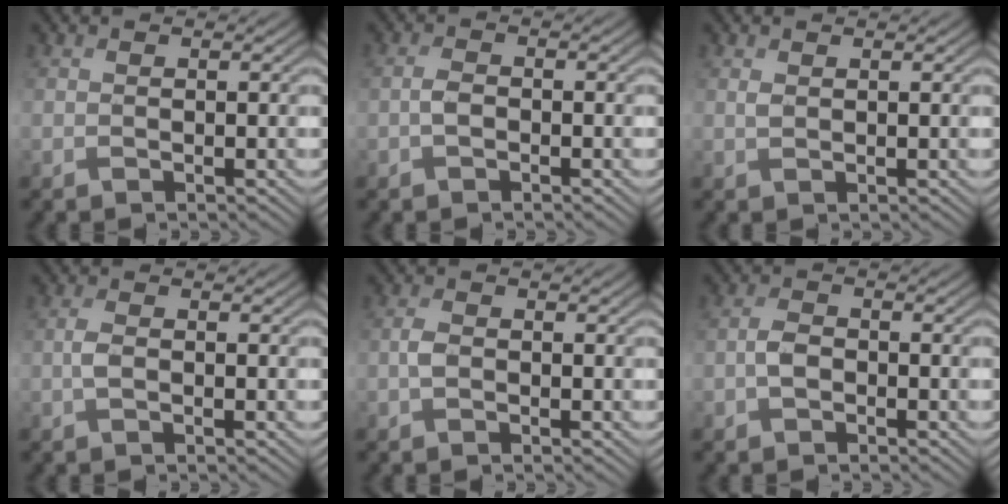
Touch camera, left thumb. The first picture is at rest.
{"total": 0.9, "force": [-0.1, 0.4, 0.8], "torque": [-0.015, 0.009, -0.008]}
{"total": 1.1, "force": [1.0, 0.1, 0.4], "torque": [-0.012, 0.007, 0.021]}
{"total": 1.1, "force": [0.1, 0.2, 1.0], "torque": [-0.023, 0.008, -0.004]}
{"total": 1.1, "force": [0.0, 0.6, 0.9], "torque": [-0.021, 0.009, -0.006]}
{"total": 1.5, "force": [-0.4, 0.9, 1.1], "torque": [-0.021, 0.010, -0.016]}